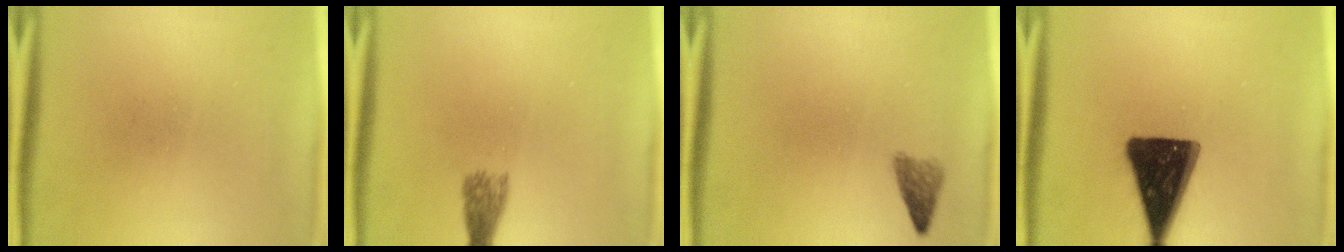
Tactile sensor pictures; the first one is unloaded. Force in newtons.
{"total": 2.7}
{"total": 1.9}
{"total": 15.4}